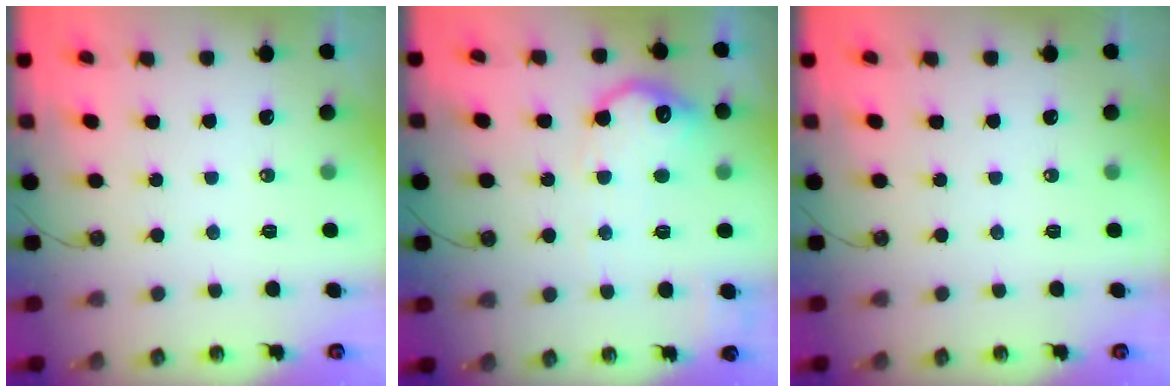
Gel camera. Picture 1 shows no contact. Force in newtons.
{"total": 14.6, "press": 14.6, "slide": 0.7}
{"total": 0.0}